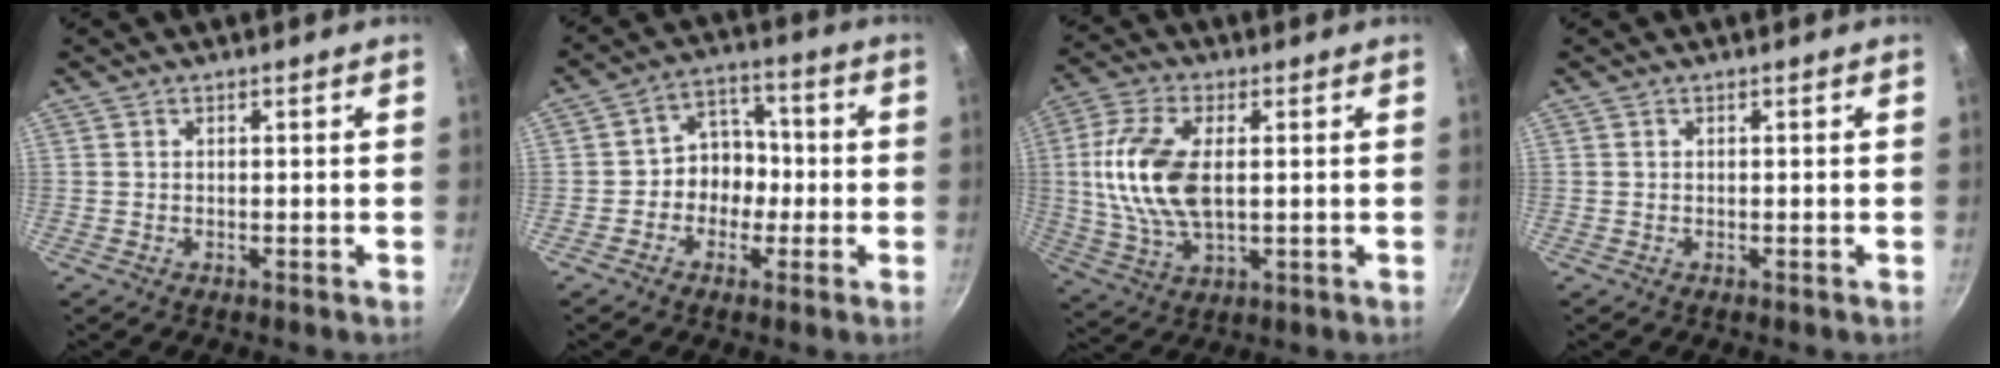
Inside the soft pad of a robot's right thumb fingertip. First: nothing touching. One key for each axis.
{"total": 7.9, "fx": -1.6, "fy": 6.8, "fz": 3.8, "tx": -0.005, "ty": 0.032, "tz": -0.038}
{"total": 14.5, "fx": 1.4, "fy": 7.6, "fz": 12.3, "tx": -0.245, "ty": 0.002, "tz": 0.026}
{"total": 0.0}